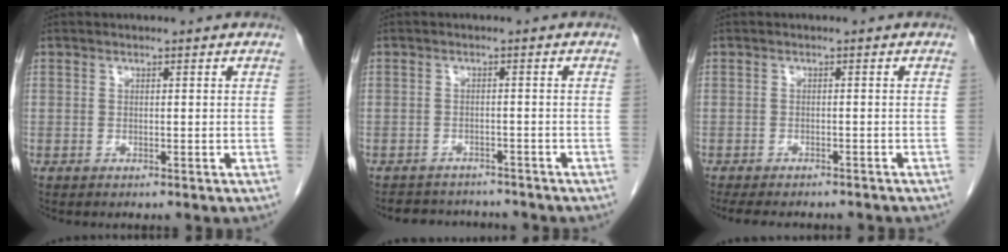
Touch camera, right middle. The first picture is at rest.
{"total": 6.3, "force": [-6.0, 1.8, 0.7], "torque": [-0.006, 0.008, -0.080]}
{"total": 10.0, "force": [-8.8, 2.6, 4.0], "torque": [-0.059, -0.009, -0.109]}